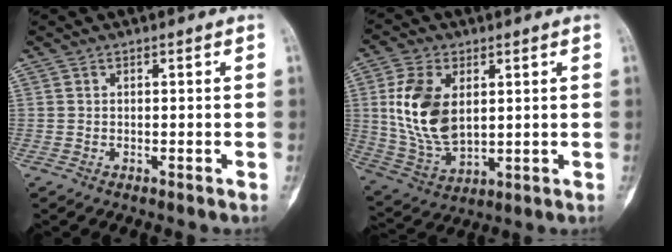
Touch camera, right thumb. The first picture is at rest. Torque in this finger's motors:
{"motor_torque": [-0.30, 1.31, 0.83, 0.61, 0.15]}